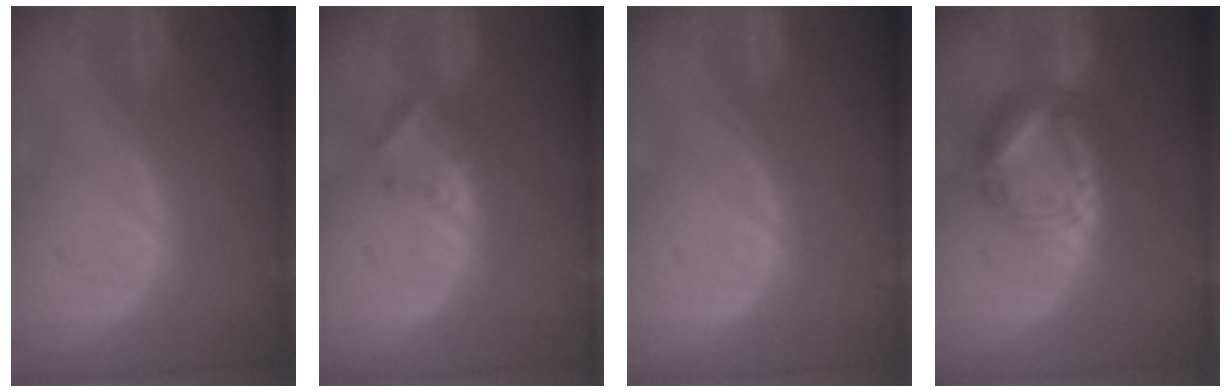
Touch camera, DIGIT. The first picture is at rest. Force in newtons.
{"total": 2.9, "press": 2.6, "slide": 1.1}
{"total": 0.0}
{"total": 8.5, "press": 8.5, "slide": 0.7}